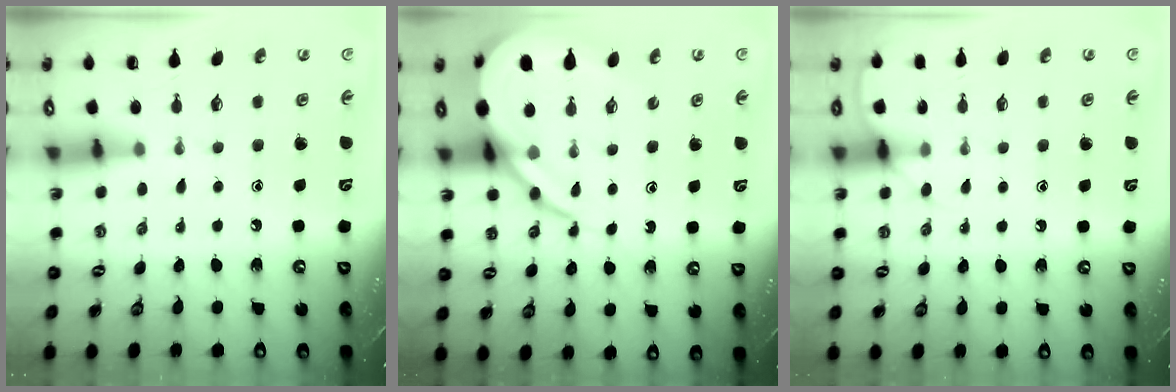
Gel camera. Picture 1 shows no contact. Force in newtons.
{"total": 12.6, "press": 12.5, "slide": 1.2}
{"total": 6.6, "press": 6.6, "slide": 0.8}